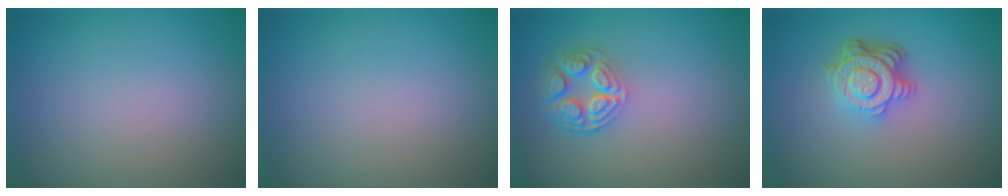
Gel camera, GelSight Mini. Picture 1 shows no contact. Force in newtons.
{"total": 0.0}
{"total": 4.5, "press": 3.4, "slide": 2.9}
{"total": 5.0, "press": 3.6, "slide": 3.6}